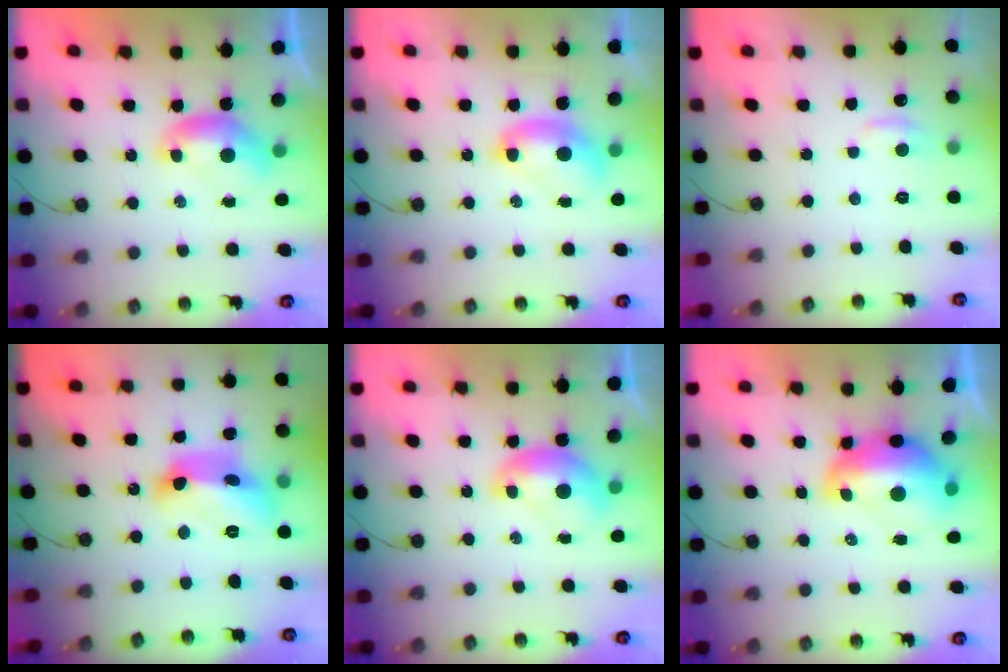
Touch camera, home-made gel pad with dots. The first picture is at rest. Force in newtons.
{"total": 2.7, "press": 2.7, "slide": 0.1}
{"total": 1.0, "press": 0.7, "slide": 0.7}
{"total": 14.0, "press": 13.9, "slide": 0.9}
{"total": 1.6, "press": 1.5, "slide": 0.3}
{"total": 6.3, "press": 6.2, "slide": 1.3}